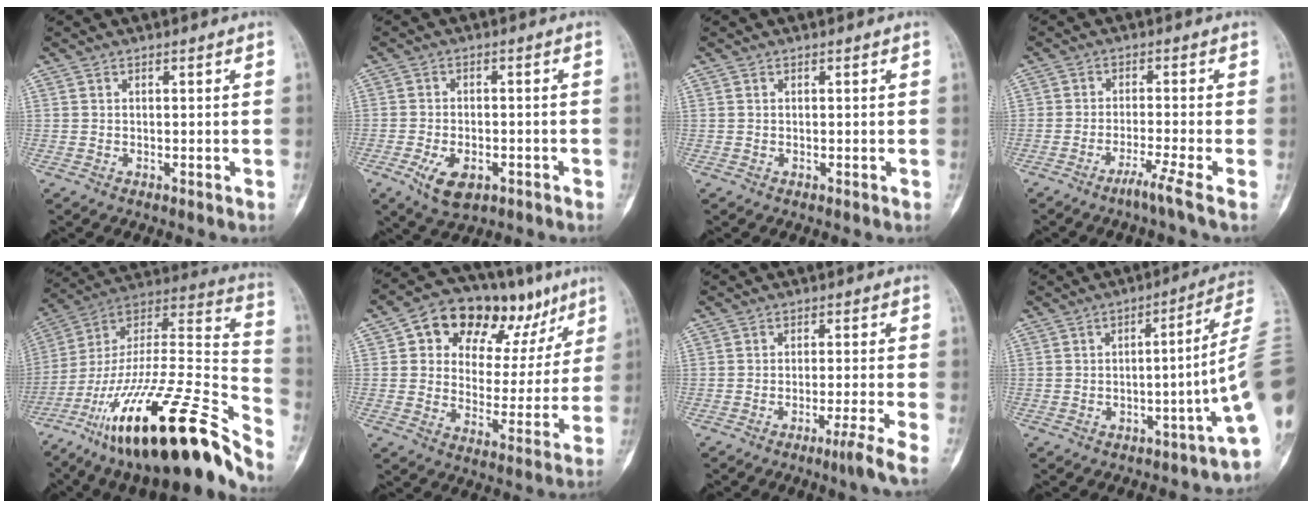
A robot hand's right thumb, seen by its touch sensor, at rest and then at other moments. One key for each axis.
{"total": 6.7, "fx": -3.1, "fy": 3.8, "fz": 4.6, "tx": -0.079, "ty": 0.006, "tz": -0.045}
{"total": 0.0}
{"total": 3.9, "fx": -2.7, "fy": -1.3, "fz": 2.6, "tx": -0.063, "ty": 0.002, "tz": -0.058}
{"total": 37.2, "fx": -23.3, "fy": 9.2, "fz": 27.5, "tx": -0.392, "ty": 0.066, "tz": -0.383}
{"total": 20.1, "fx": 9.9, "fy": 12.3, "fz": 12.5, "tx": -0.127, "ty": 0.003, "tz": 0.146}
{"total": 4.7, "fx": -2.7, "fy": -1.1, "fz": 3.7, "tx": -0.075, "ty": 0.003, "tz": -0.049}
{"total": 13.1, "fx": -1.9, "fy": 1.1, "fz": 13.0, "tx": -0.162, "ty": 0.028, "tz": -0.032}